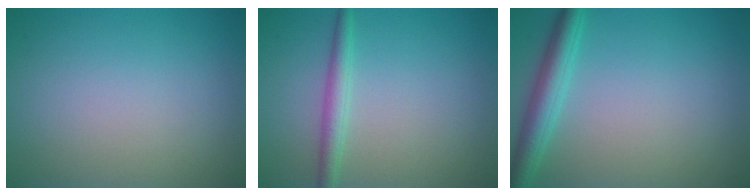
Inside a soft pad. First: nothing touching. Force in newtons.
{"total": 2.2, "press": 2.2, "slide": 0.1}
{"total": 3.6, "press": 3.6, "slide": 0.1}